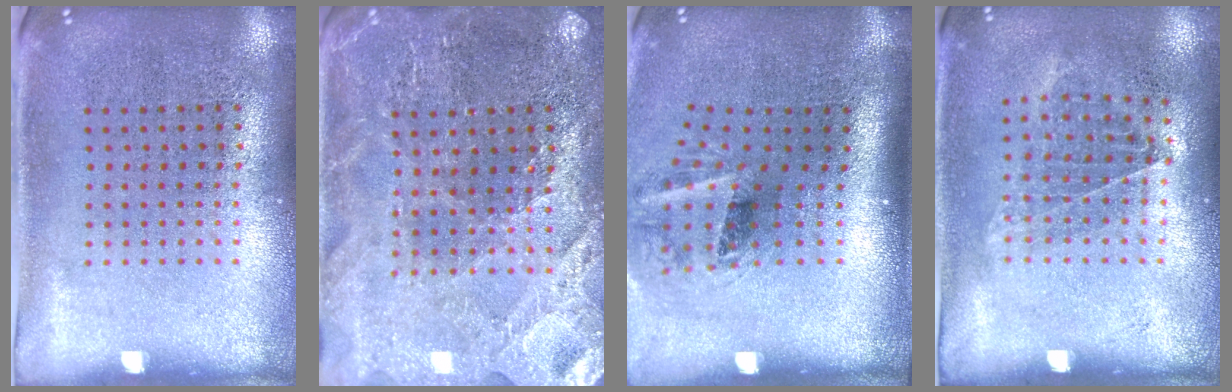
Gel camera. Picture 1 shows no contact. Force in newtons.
{"total": 2.8, "press": 2.7, "slide": 0.3}
{"total": 1.6, "press": 1.2, "slide": 1.0}
{"total": 0.9, "press": 0.8, "slide": 0.5}